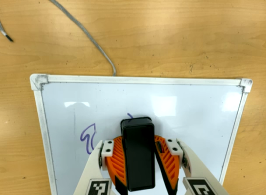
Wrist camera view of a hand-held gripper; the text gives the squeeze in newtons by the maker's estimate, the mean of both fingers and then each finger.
{"total": 17.8, "left": 19.6, "right": 16.1}